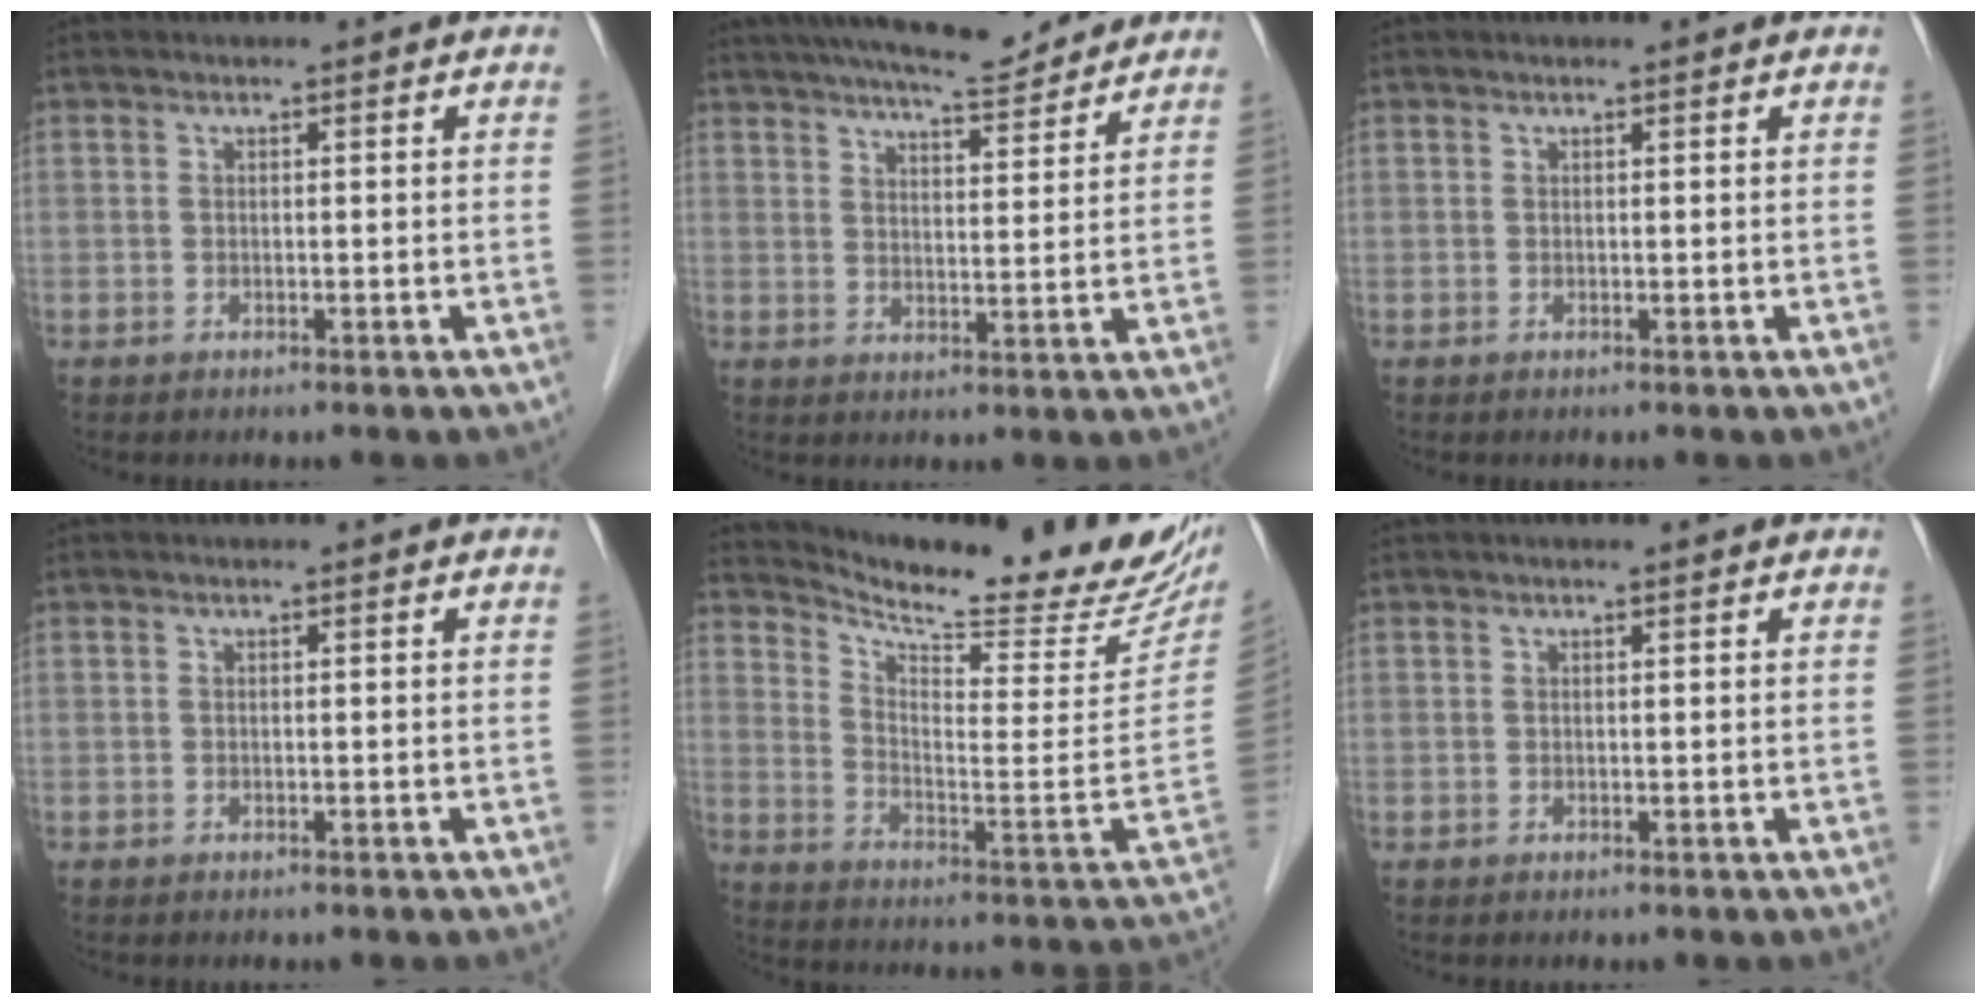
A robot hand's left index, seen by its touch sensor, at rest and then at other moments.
{"total": 12.4, "force": [11.2, 1.8, 5.0], "torque": [-0.082, 0.008, 0.161]}
{"total": 0.7, "force": [0.6, 0.0, 0.3], "torque": [-0.007, 0.006, 0.010]}
{"total": 0.0}
{"total": 22.6, "force": [21.0, 2.3, 8.1], "torque": [-0.137, -0.084, 0.281]}
{"total": 1.0, "force": [0.8, 0.1, 0.6], "torque": [-0.011, 0.009, 0.013]}